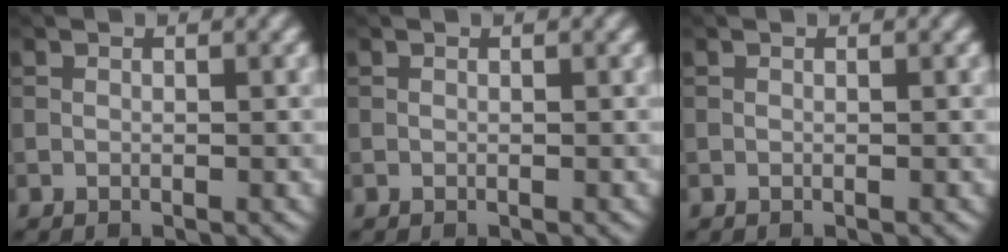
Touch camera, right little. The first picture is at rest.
{"total": 0.0}
{"total": 0.0}